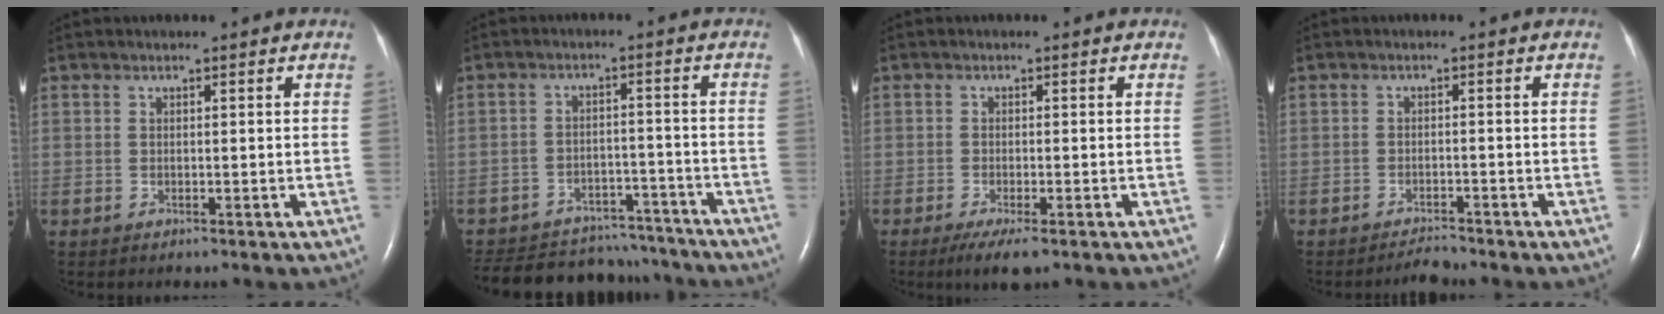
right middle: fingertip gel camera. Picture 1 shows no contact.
{"total": 18.9, "force": [-17.2, 6.2, 5.0], "torque": [-0.123, 0.002, -0.232]}
{"total": 4.1, "force": [-2.6, 0.8, 3.1], "torque": [-0.056, -0.011, -0.041]}
{"total": 1.9, "force": [-1.9, 0.0, 0.1], "torque": [-0.004, -0.010, -0.030]}